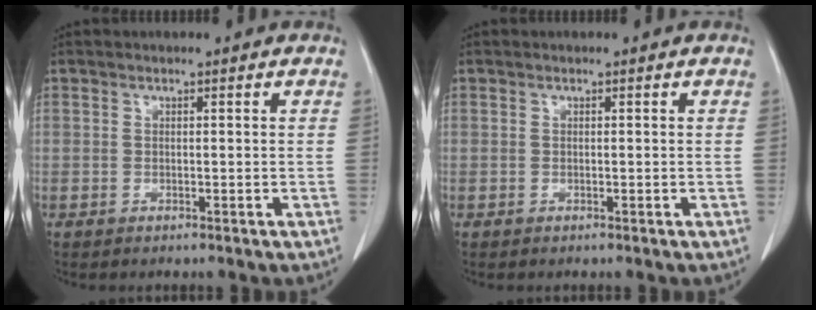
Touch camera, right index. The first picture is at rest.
{"total": 0.0}